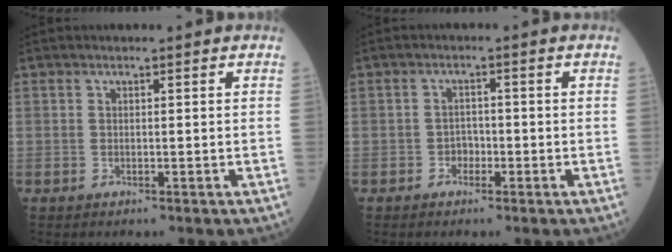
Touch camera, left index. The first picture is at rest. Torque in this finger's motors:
{"motor_torque": [-0.17, 0.18, -0.01, -0.01]}